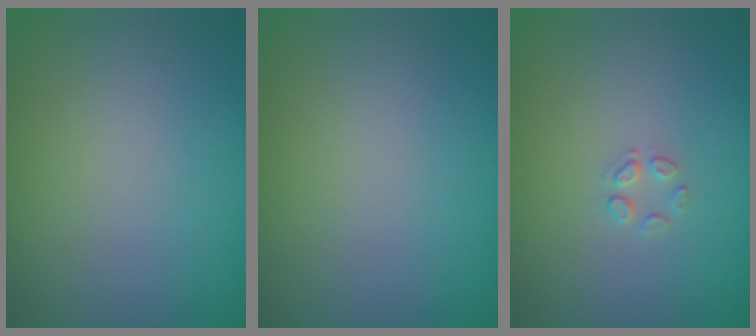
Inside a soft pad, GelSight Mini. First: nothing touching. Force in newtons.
{"total": 0.0}
{"total": 1.2, "press": 1.2, "slide": 0.1}